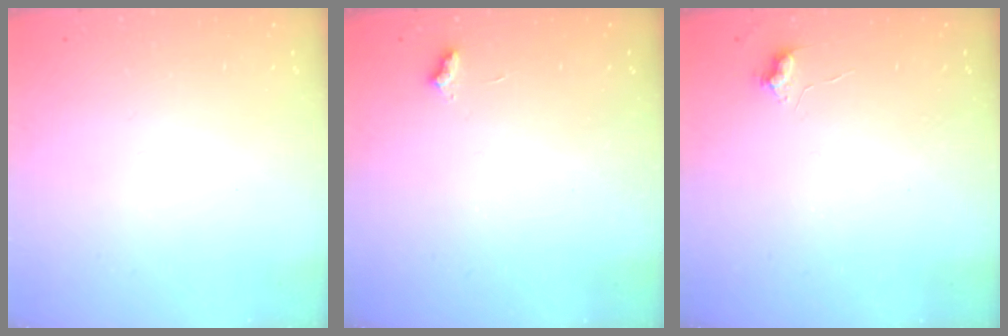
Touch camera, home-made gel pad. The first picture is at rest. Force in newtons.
{"total": 2.7, "press": 2.7, "slide": 0.4}
{"total": 5.1, "press": 5.0, "slide": 0.7}